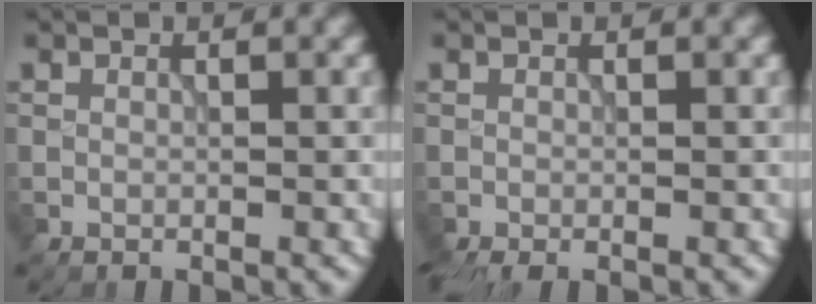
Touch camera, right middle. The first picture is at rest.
{"total": 1.6, "force": [-1.3, 0.4, 0.9], "torque": [-0.019, -0.009, -0.024]}